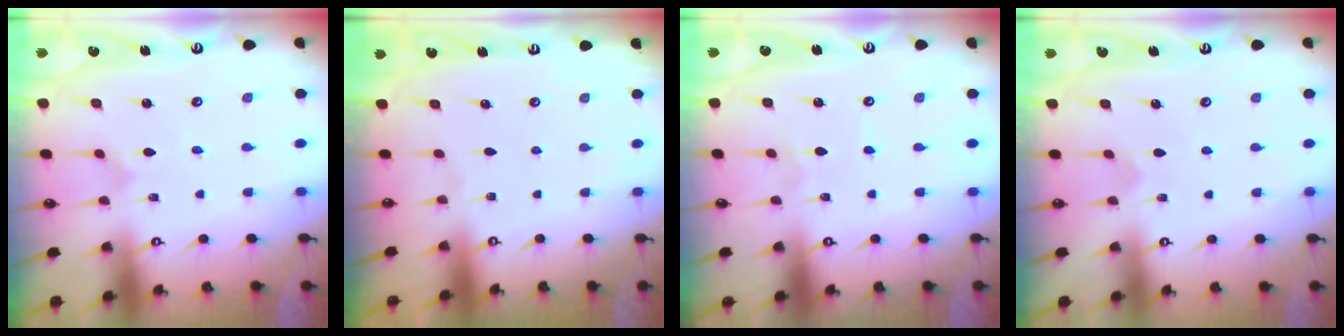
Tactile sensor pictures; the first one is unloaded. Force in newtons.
{"total": 0.0}
{"total": 1.3, "press": 1.3, "slide": 0.1}
{"total": 1.9, "press": 1.9, "slide": 0.1}